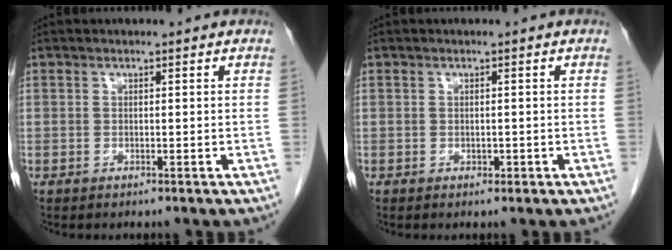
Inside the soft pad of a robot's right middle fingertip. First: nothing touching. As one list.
[{"total": 0.6, "force": [-0.2, 0.4, 0.4], "torque": [-0.005, 0.001, -0.002]}]